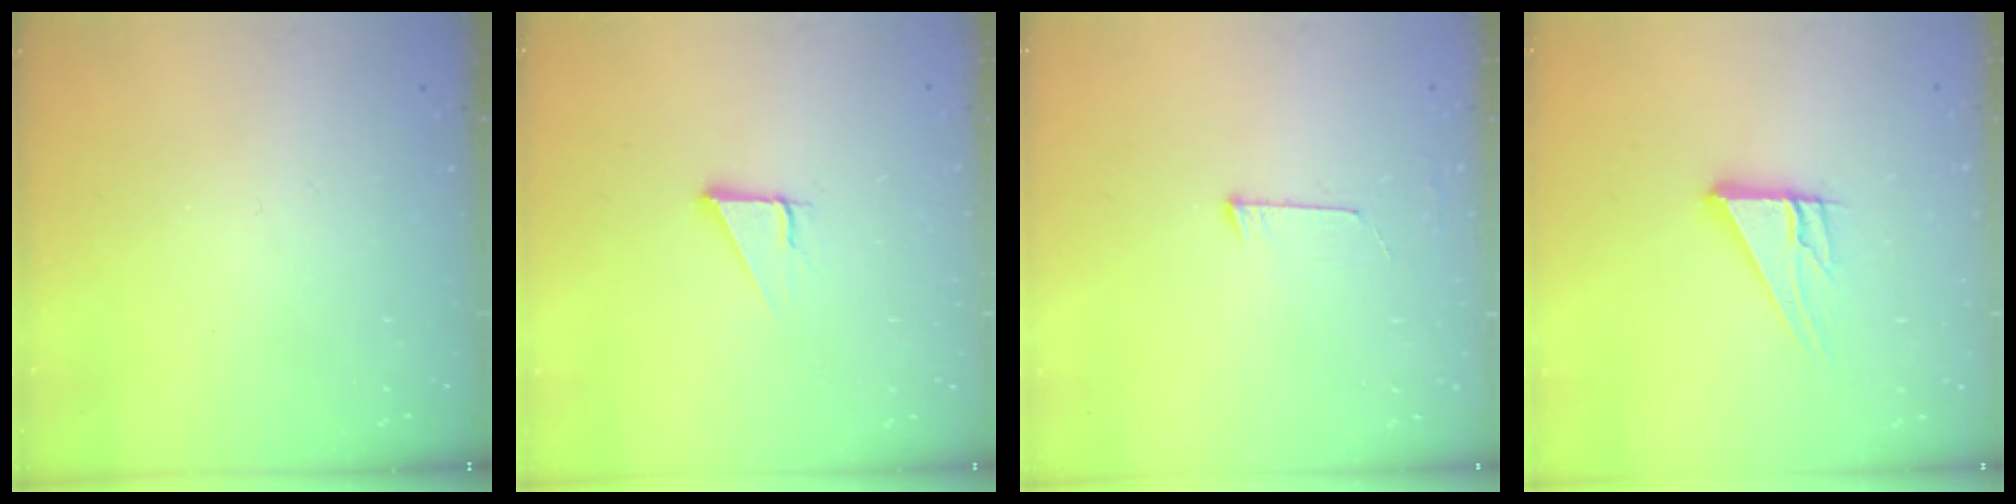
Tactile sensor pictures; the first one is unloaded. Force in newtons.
{"total": 2.9, "press": 2.9, "slide": 0.1}
{"total": 3.3, "press": 3.3, "slide": 0.3}
{"total": 10.2, "press": 10.2, "slide": 1.0}